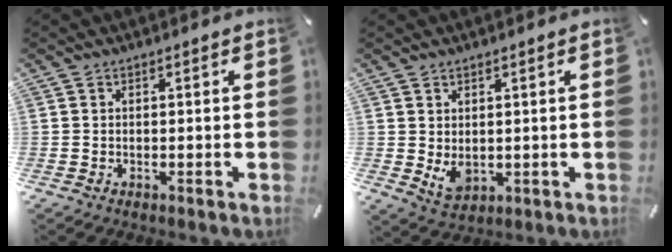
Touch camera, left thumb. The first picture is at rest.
{"total": 4.3, "force": [0.8, 3.3, 2.7], "torque": [-0.047, -0.008, 0.015]}